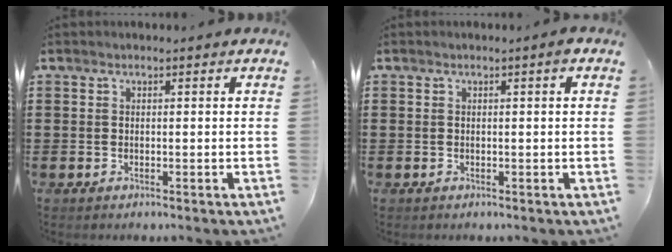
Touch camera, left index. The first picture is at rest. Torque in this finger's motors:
{"motor_torque": [1.75, 0.39, 0.21, 0.01]}